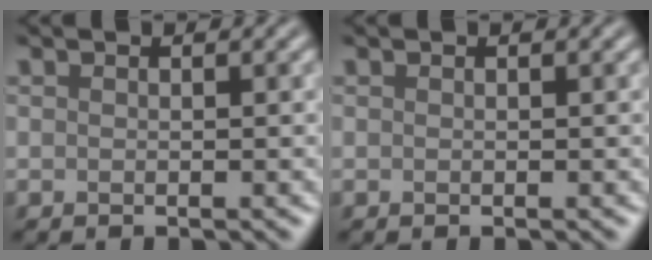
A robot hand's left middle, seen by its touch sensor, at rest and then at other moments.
{"total": 0.0}